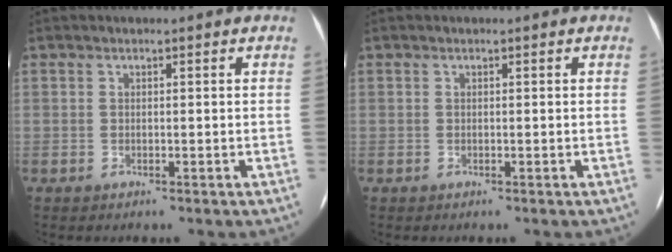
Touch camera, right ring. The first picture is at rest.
{"total": 0.0}